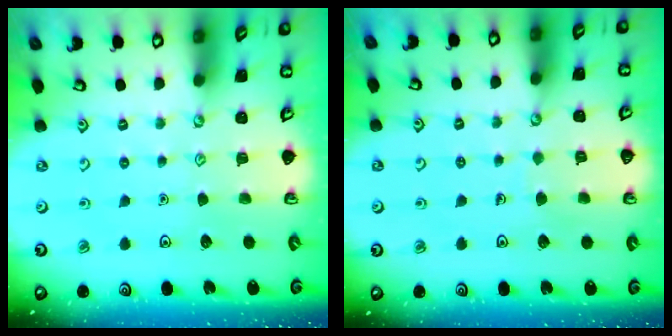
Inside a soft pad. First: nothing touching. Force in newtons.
{"total": 2.3, "press": 2.3, "slide": 0.1}